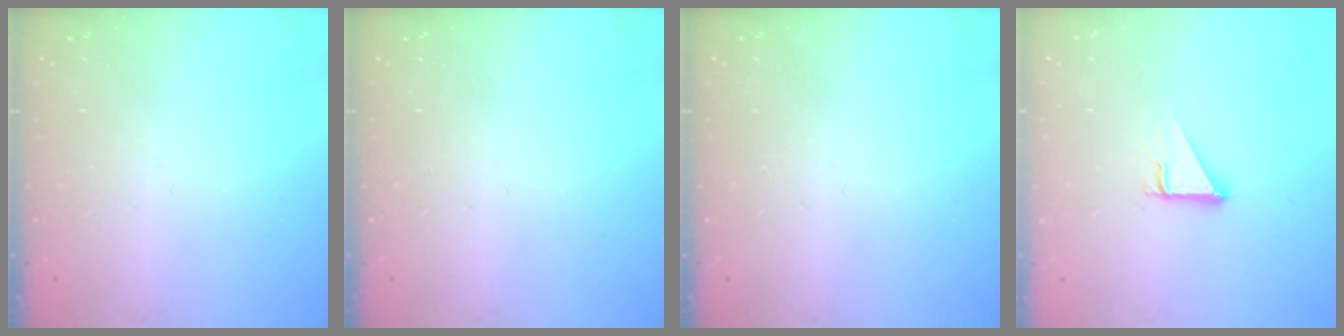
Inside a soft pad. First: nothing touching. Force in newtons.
{"total": 0.0}
{"total": 0.0}
{"total": 2.5, "press": 2.5, "slide": 0.2}